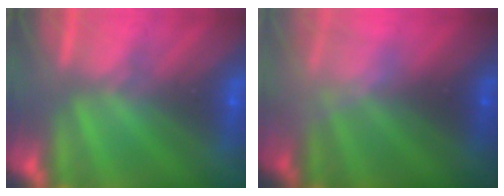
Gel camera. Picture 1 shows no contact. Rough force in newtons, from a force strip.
{"total": 2.3}